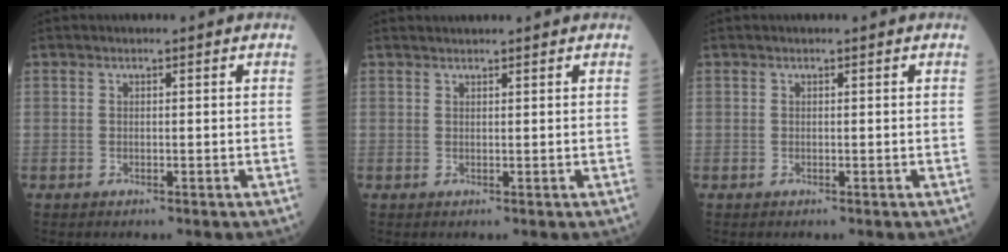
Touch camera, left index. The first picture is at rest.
{"total": 2.3, "force": [2.2, 0.2, 0.5], "torque": [-0.009, 0.022, 0.036]}
{"total": 0.0}